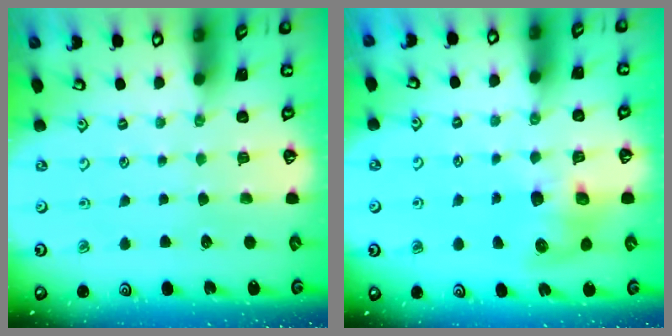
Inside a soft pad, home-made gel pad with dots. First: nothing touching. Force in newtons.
{"total": 7.3, "press": 7.2, "slide": 1.0}